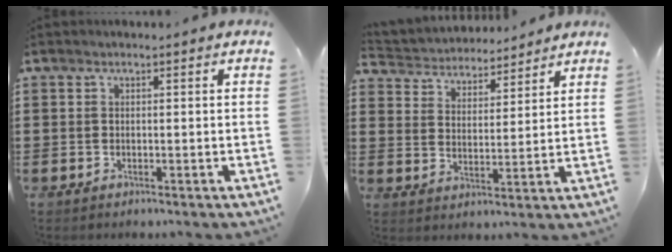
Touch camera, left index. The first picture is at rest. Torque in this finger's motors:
{"motor_torque": [1.24, -0.90, 0.05, 0.04]}